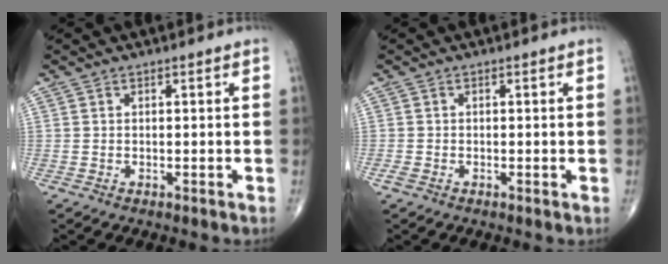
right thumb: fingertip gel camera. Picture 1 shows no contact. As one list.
[{"total": 1.5, "force": [-0.6, 0.8, 1.1], "torque": [-0.024, -0.003, -0.013]}]